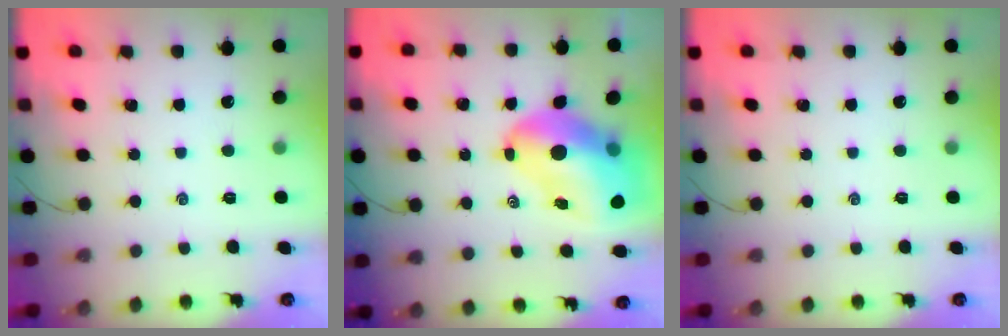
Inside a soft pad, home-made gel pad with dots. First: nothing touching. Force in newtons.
{"total": 15.3, "press": 14.6, "slide": 4.5}
{"total": 0.0}